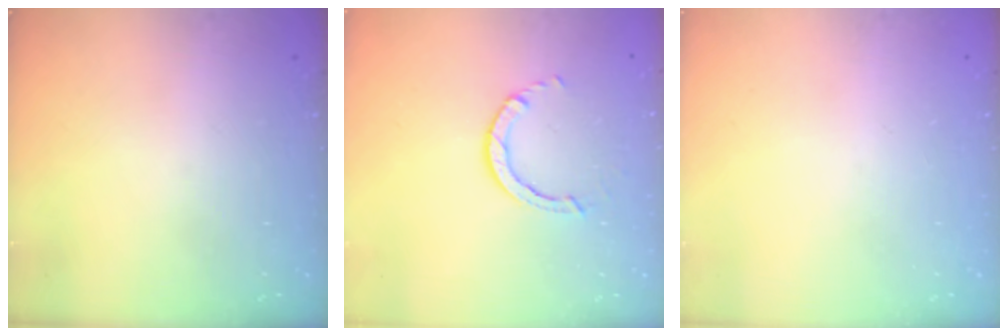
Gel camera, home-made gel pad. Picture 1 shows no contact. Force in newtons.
{"total": 2.6, "press": 2.6, "slide": 0.3}
{"total": 0.0}